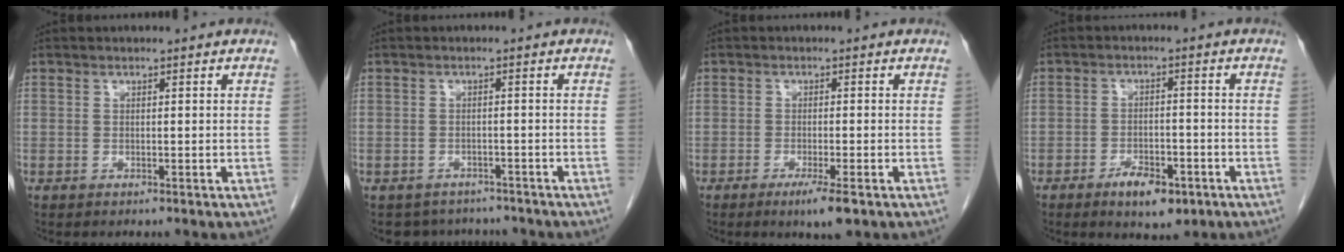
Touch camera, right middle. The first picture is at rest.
{"total": 6.1, "force": [-5.4, 2.7, 0.3], "torque": [0.004, 0.012, -0.066]}
{"total": 4.4, "force": [-2.6, 0.5, 3.6], "torque": [-0.060, -0.009, -0.039]}
{"total": 6.0, "force": [-3.6, 2.5, 4.2], "torque": [-0.068, -0.002, -0.048]}